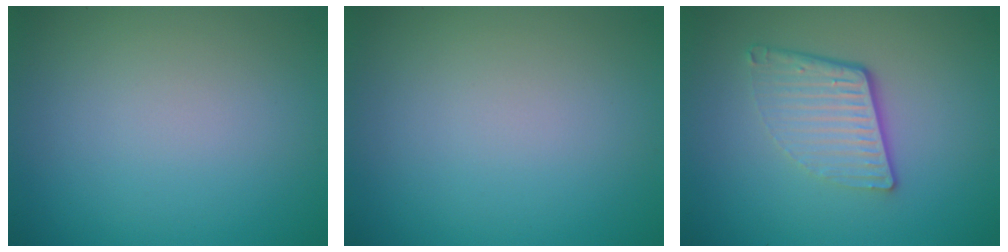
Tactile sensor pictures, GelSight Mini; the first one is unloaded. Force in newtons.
{"total": 0.0}
{"total": 4.5, "press": 2.9, "slide": 3.4}